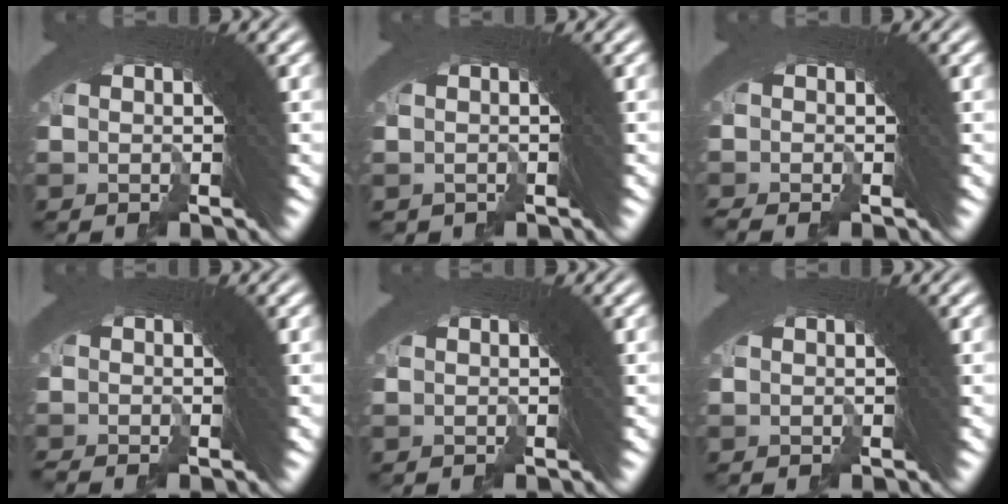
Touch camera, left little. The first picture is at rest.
{"total": 0.8, "force": [-0.7, 0.2, -0.3], "torque": [0.004, -0.007, -0.007]}
{"total": 1.1, "force": [-1.0, 0.2, 0.4], "torque": [0.007, 0.001, -0.019]}
{"total": 1.0, "force": [-1.0, -0.1, 0.0], "torque": [0.011, 0.002, -0.020]}
{"total": 0.0}
{"total": 0.0}